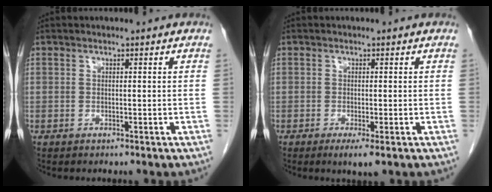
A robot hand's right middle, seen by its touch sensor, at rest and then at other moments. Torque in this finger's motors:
{"motor_torque": [0.61, -0.19, 0.01, 0.01]}